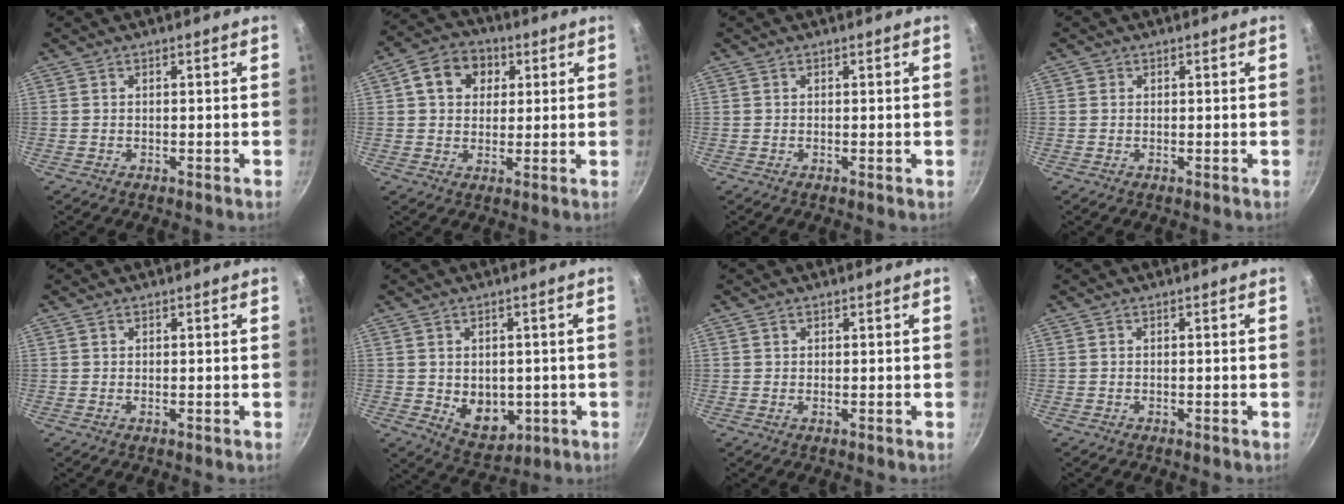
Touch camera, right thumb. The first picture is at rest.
{"total": 9.6, "force": [3.1, 7.6, 5.0], "torque": [-0.059, 0.006, 0.036]}
{"total": 0.0}
{"total": 0.9, "force": [0.2, 0.9, 0.2], "torque": [0.000, 0.001, 0.000]}
{"total": 0.5, "force": [0.3, 0.3, 0.3], "torque": [-0.004, 0.001, 0.003]}
{"total": 8.5, "force": [-0.9, 6.3, 5.7], "torque": [-0.054, -0.014, 0.006]}
{"total": 0.8, "force": [0.5, 0.5, 0.5], "torque": [-0.006, 0.002, 0.006]}
{"total": 0.0}